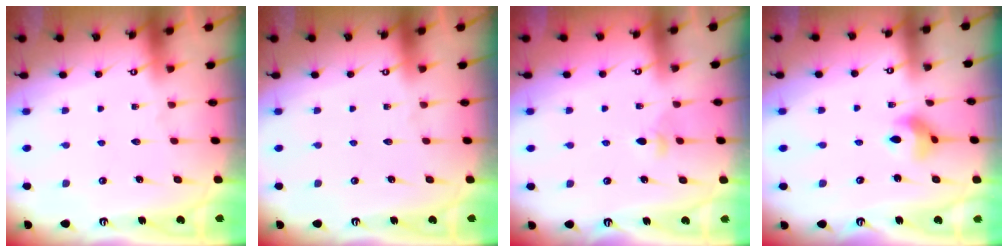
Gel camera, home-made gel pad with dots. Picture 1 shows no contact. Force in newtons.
{"total": 0.0}
{"total": 3.3, "press": 3.2, "slide": 0.7}
{"total": 6.1, "press": 6.1, "slide": 0.4}